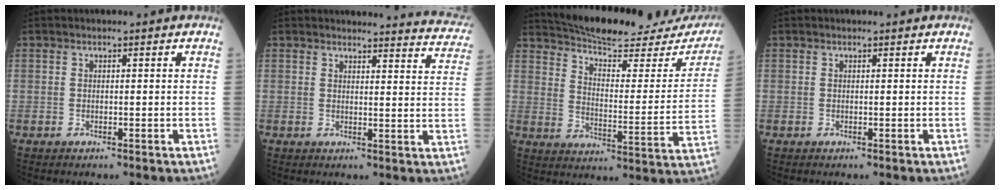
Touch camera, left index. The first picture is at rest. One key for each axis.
{"total": 11.9, "fx": 11.8, "fy": 1.2, "fz": 1.1, "tx": 0.015, "ty": -0.060, "tz": 0.102}
{"total": 25.0, "fx": 23.4, "fy": 3.8, "fz": 8.0, "tx": -0.120, "ty": -0.070, "tz": 0.299}
{"total": 1.1, "fx": 1.1, "fy": 0.1, "fz": 0.3, "tx": -0.007, "ty": 0.008, "tz": 0.013}